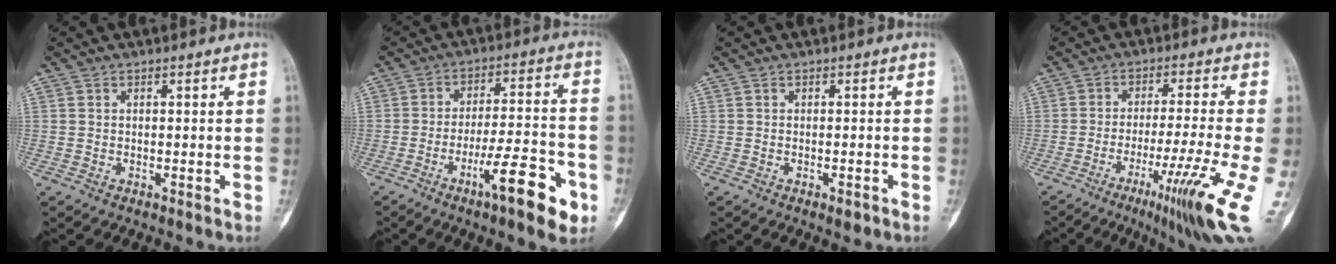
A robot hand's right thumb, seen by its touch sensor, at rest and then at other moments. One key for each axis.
{"total": 13.9, "fx": -6.7, "fy": 3.2, "fz": 11.7, "tx": -0.173, "ty": 0.038, "tz": -0.099}
{"total": 1.6, "fx": -0.9, "fy": 0.5, "fz": 1.2, "tx": -0.016, "ty": 0.003, "tz": -0.008}
{"total": 13.5, "fx": -5.1, "fy": -0.1, "fz": 12.5, "tx": -0.209, "ty": -0.012, "tz": -0.080}